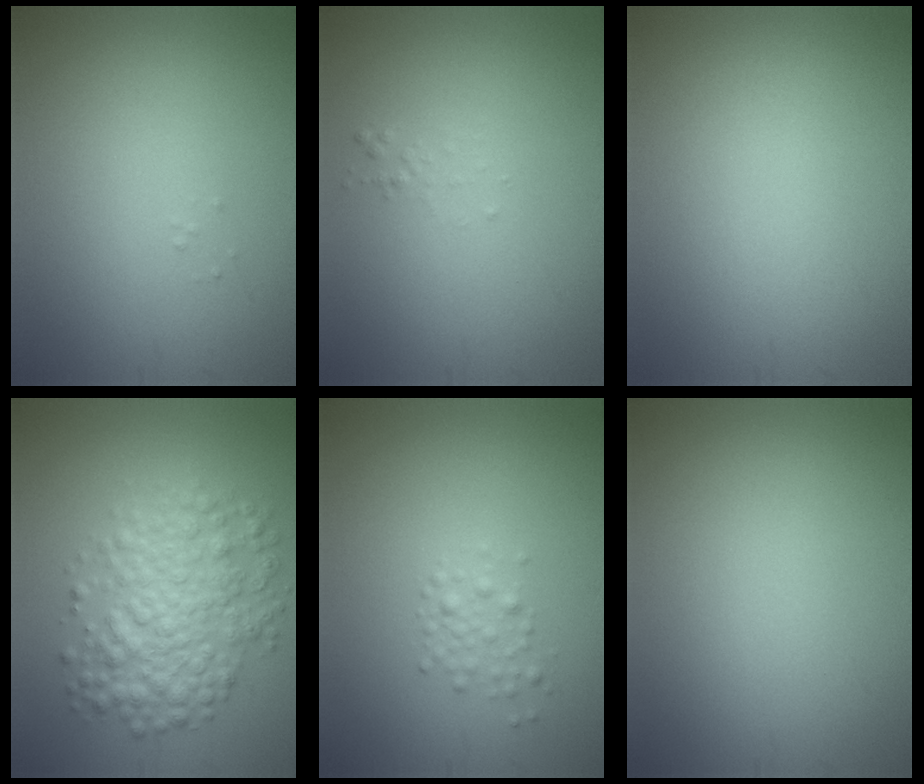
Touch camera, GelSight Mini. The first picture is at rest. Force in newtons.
{"total": 0.6, "press": 0.6, "slide": 0.1}
{"total": 0.0}
{"total": 5.9, "press": 5.9, "slide": 0.1}
{"total": 1.4, "press": 1.4, "slide": 0.0}
{"total": 0.0}